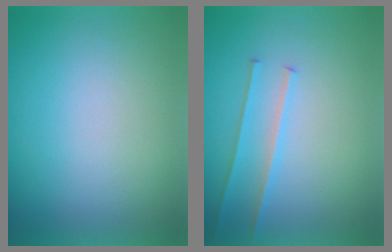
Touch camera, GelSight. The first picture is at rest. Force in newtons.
{"total": 2.2}